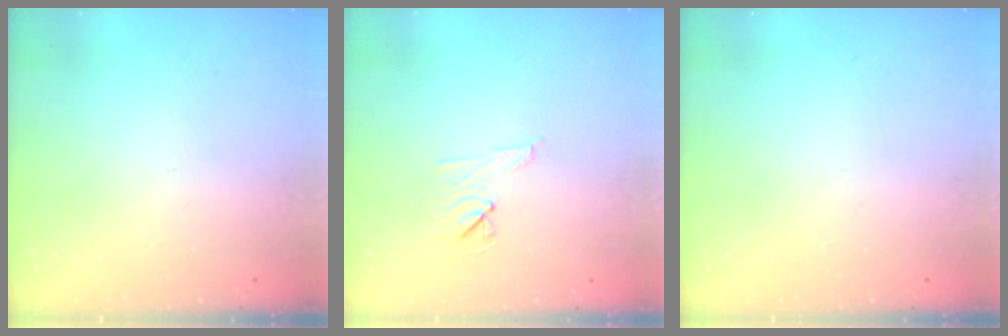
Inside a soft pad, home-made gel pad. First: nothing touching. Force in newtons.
{"total": 6.7, "press": 6.5, "slide": 1.7}
{"total": 0.0}